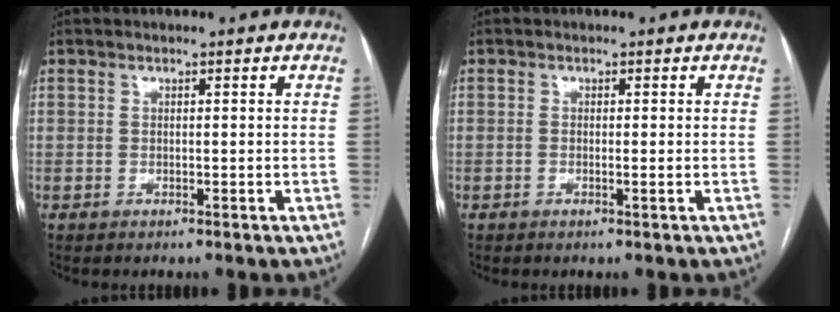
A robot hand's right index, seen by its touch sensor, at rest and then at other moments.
{"total": 0.5, "force": [-0.1, 0.0, 0.5], "torque": [-0.012, 0.001, 0.001]}